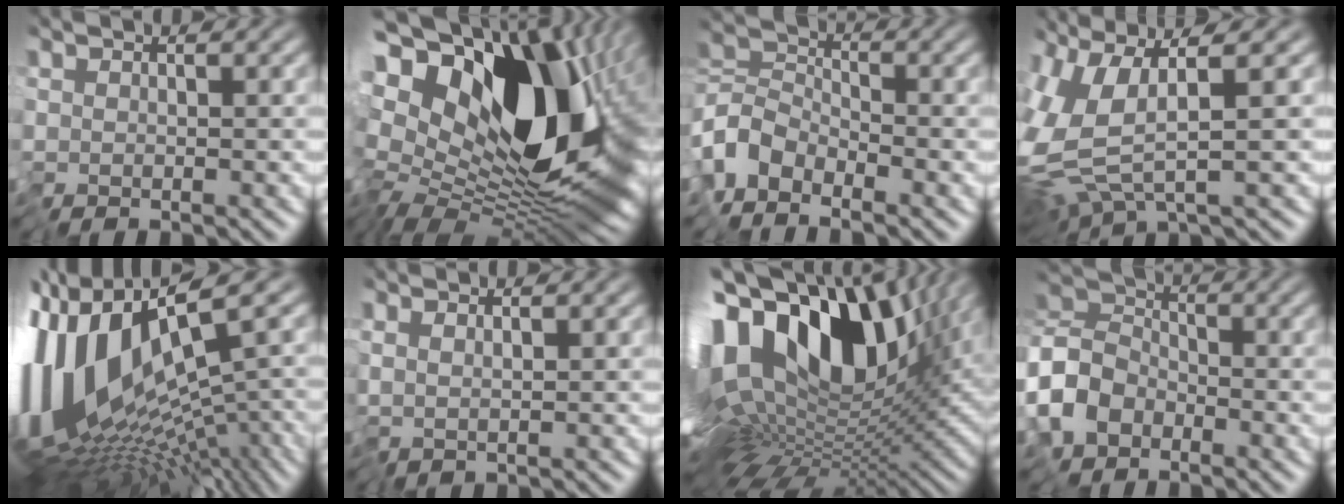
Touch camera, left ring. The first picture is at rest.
{"total": 17.4, "force": [3.2, 10.3, 13.7], "torque": [-0.249, 0.024, 0.057]}
{"total": 3.9, "force": [-3.2, 1.8, 1.5], "torque": [-0.032, 0.006, -0.083]}
{"total": 9.4, "force": [0.7, 3.7, 8.7], "torque": [-0.232, -0.016, 0.039]}
{"total": 15.0, "force": [0.2, 6.4, 13.6], "torque": [-0.270, 0.004, 0.023]}
{"total": 0.9, "force": [0.6, -0.3, 0.6], "torque": [-0.014, 0.004, 0.014]}
{"total": 20.3, "force": [6.7, 8.9, 17.0], "torque": [-0.277, 0.017, 0.125]}
{"total": 6.2, "force": [-3.6, 4.2, 2.7], "torque": [-0.061, 0.009, -0.094]}